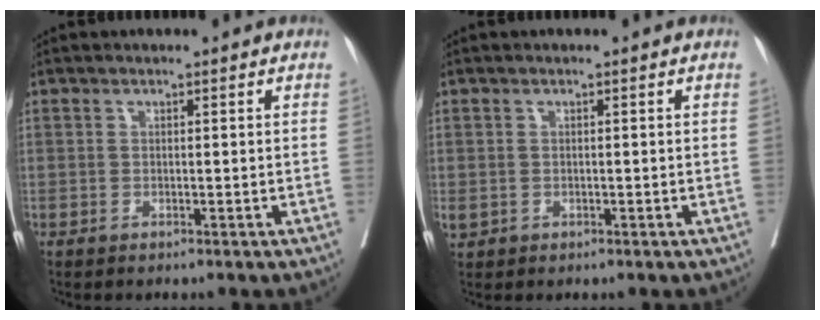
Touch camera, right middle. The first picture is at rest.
{"total": 1.4, "force": [0.0, 1.3, 0.7], "torque": [-0.014, 0.005, 0.009]}